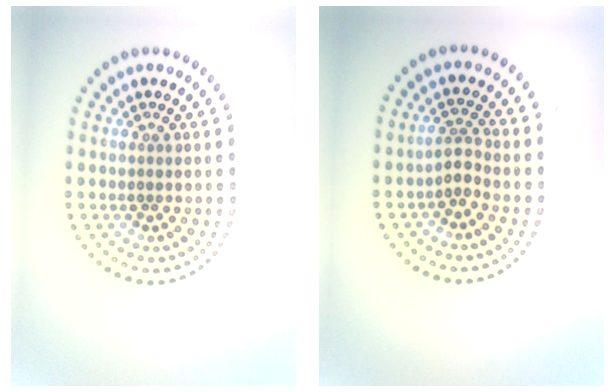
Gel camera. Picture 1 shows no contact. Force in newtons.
{"total": 1.7, "press": 1.2, "slide": 1.2}